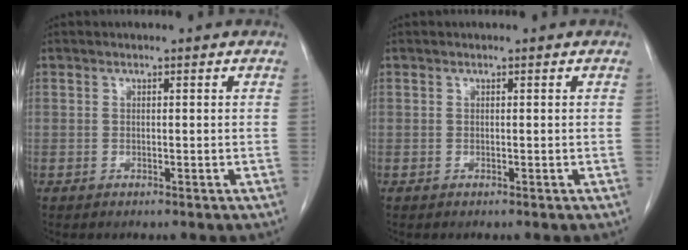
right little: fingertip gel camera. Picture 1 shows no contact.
{"total": 0.0}